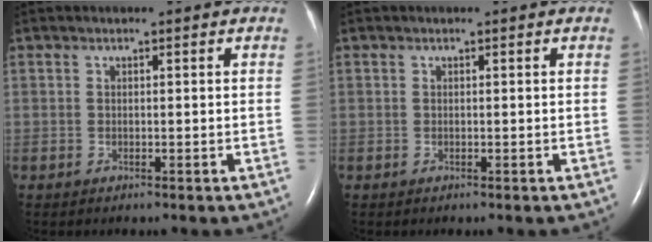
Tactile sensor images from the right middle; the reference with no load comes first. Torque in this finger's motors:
{"motor_torque": [0.00, 0.00, 0.00, 0.00]}